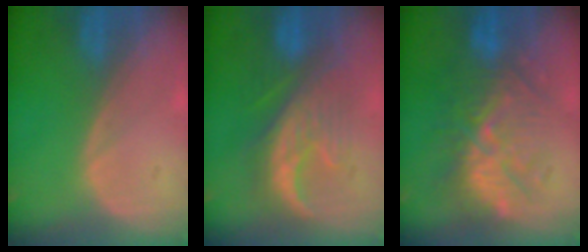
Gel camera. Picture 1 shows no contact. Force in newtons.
{"total": 8.6, "press": 8.5, "slide": 1.0}
{"total": 9.8, "press": 9.7, "slide": 1.0}